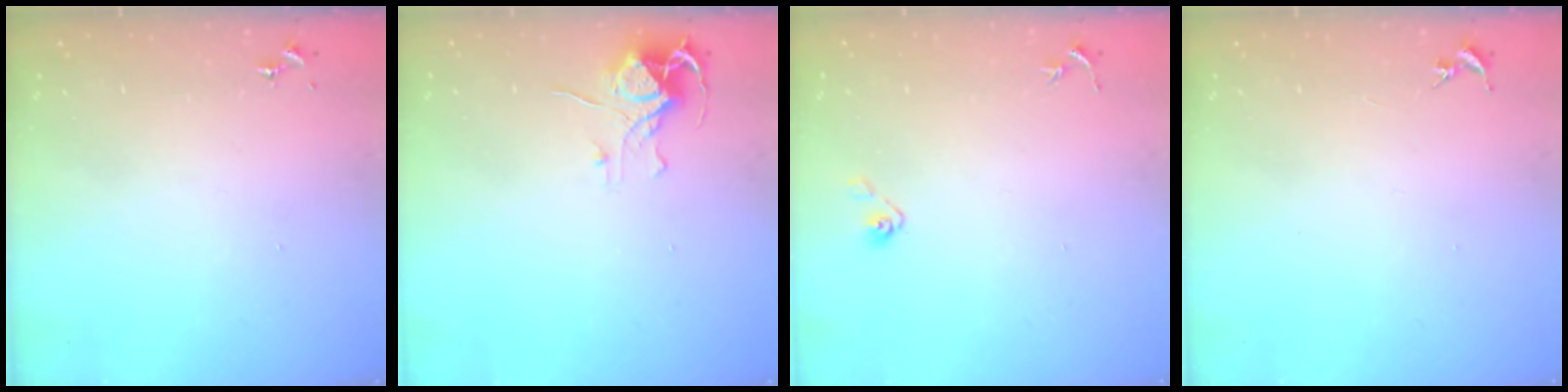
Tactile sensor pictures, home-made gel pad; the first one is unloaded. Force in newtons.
{"total": 8.0, "press": 8.0, "slide": 0.6}
{"total": 4.0, "press": 3.6, "slide": 1.8}
{"total": 0.0}